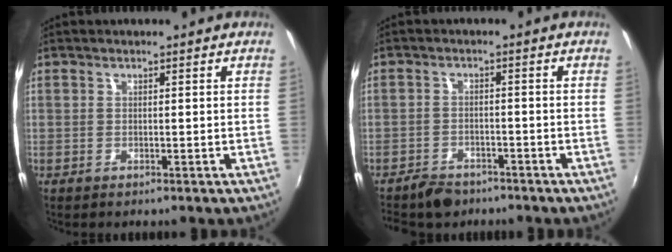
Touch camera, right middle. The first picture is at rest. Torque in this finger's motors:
{"motor_torque": [0.12, -0.11, 0.01, 0.00]}